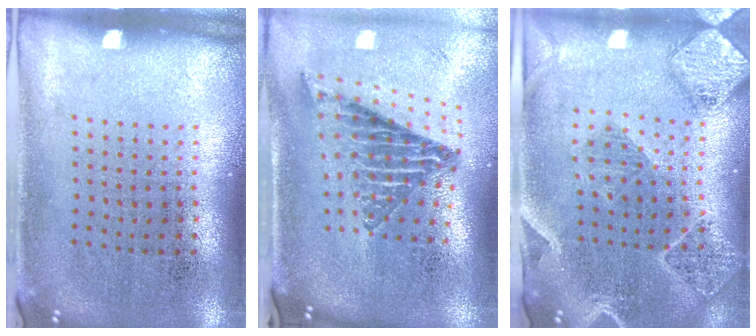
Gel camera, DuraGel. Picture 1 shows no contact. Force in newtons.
{"total": 2.2, "press": 1.5, "slide": 1.6}
{"total": 2.3, "press": 2.1, "slide": 0.9}